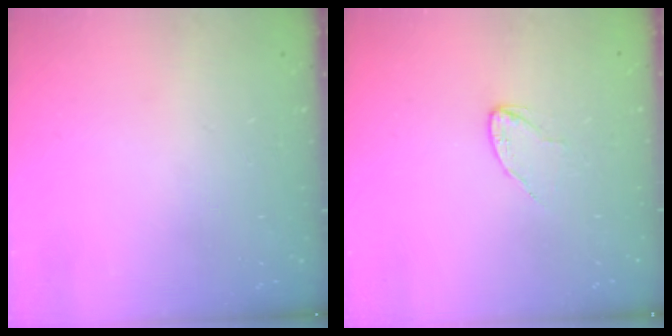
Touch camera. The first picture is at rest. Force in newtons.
{"total": 3.5, "press": 3.5, "slide": 0.3}